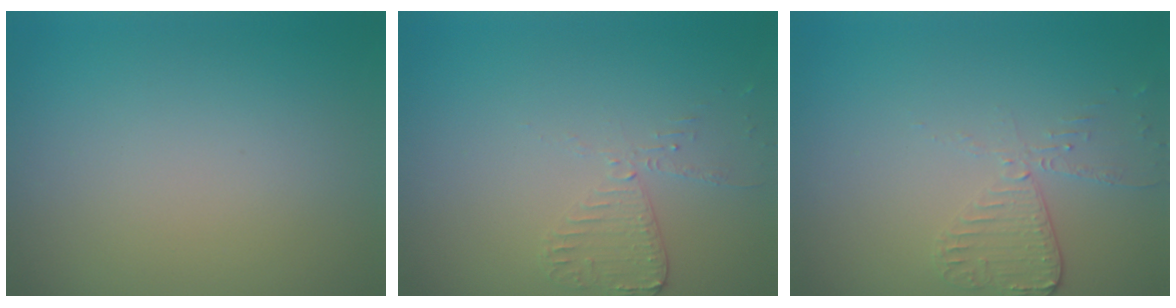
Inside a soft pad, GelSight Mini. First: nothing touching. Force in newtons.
{"total": 2.0, "press": 2.0, "slide": 0.3}
{"total": 2.5, "press": 2.3, "slide": 1.0}